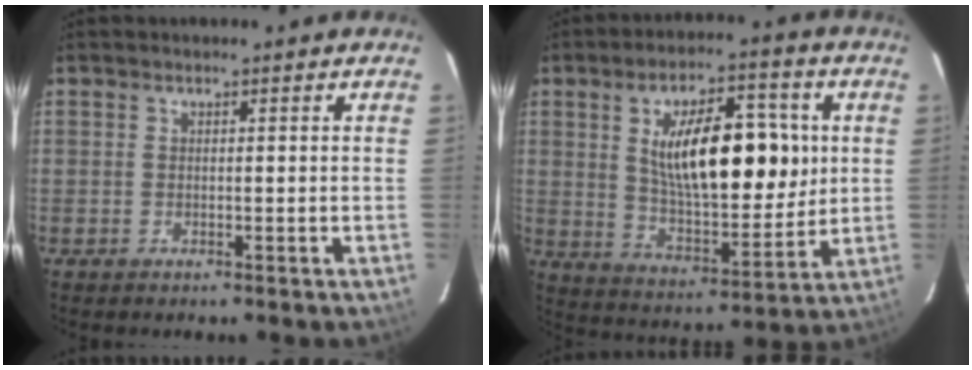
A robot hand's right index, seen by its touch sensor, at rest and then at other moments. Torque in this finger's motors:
{"motor_torque": [1.08, 0.57, 1.05, 0.21]}